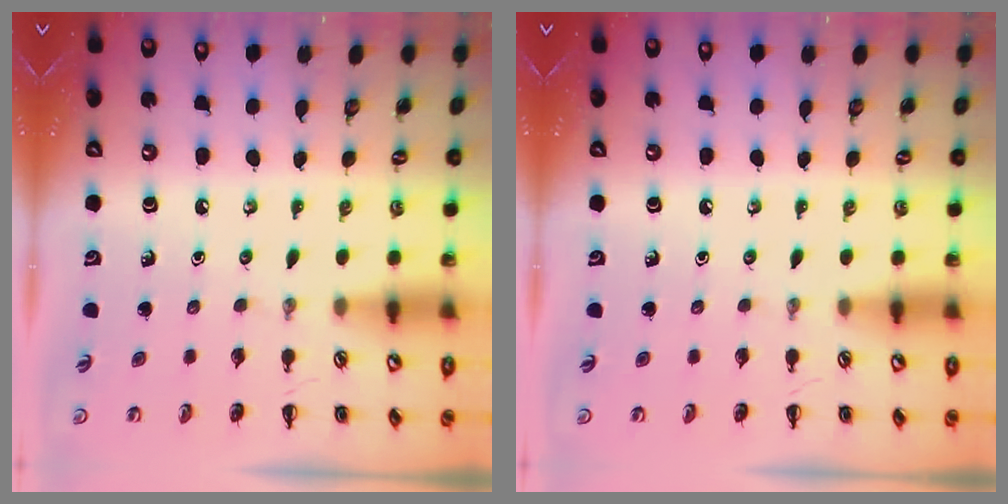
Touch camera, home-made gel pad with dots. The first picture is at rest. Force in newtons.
{"total": 0.0}